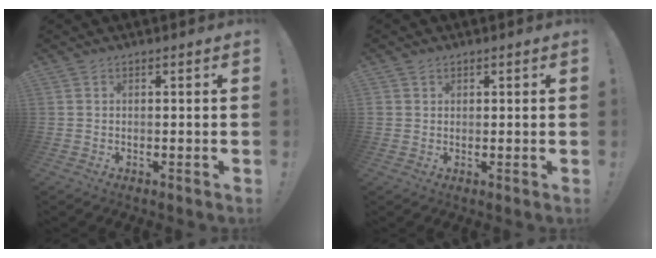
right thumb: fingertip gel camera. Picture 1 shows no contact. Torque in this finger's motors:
{"motor_torque": [0.21, -0.36, 0.24, -0.06, 0.04]}